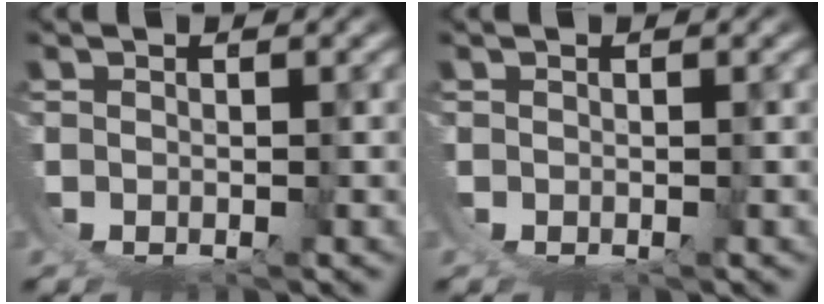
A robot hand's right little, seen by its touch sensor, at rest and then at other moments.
{"total": 0.0}